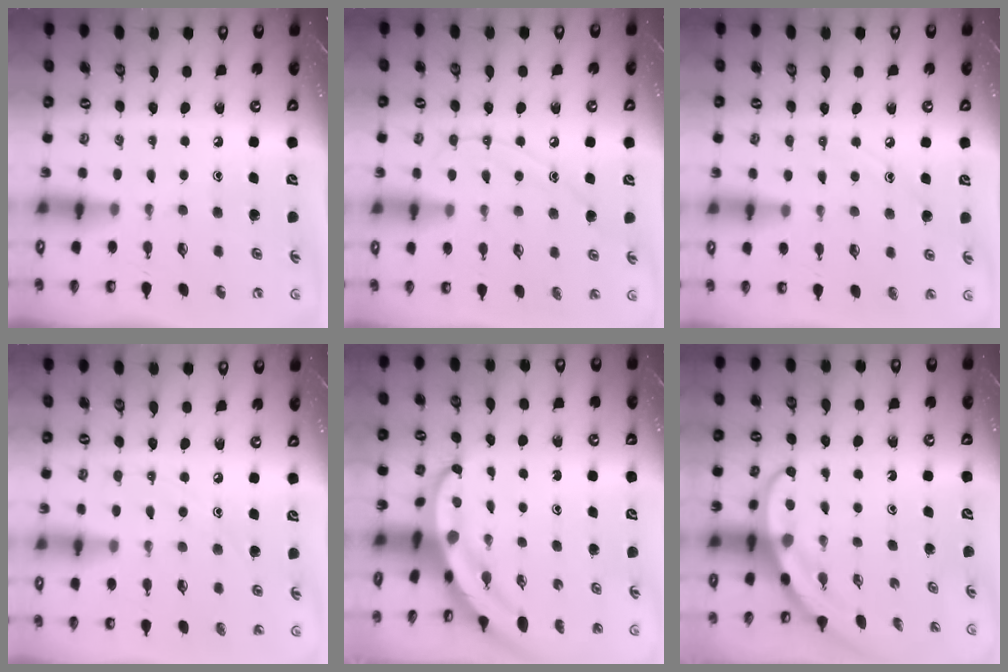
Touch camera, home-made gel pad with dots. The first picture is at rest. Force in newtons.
{"total": 8.8, "press": 8.8, "slide": 0.7}
{"total": 6.4, "press": 6.3, "slide": 0.4}
{"total": 8.2, "press": 8.2, "slide": 0.6}
{"total": 5.4, "press": 5.4, "slide": 0.5}
{"total": 3.9, "press": 3.9, "slide": 0.3}